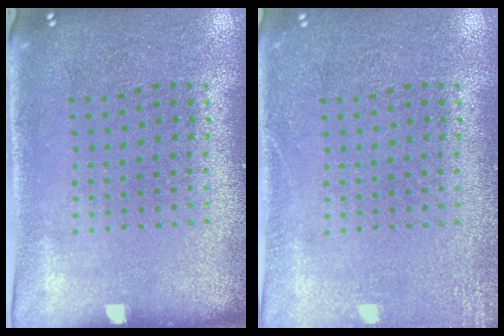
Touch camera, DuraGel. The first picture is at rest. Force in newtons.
{"total": 1.9, "press": 1.9, "slide": 0.3}